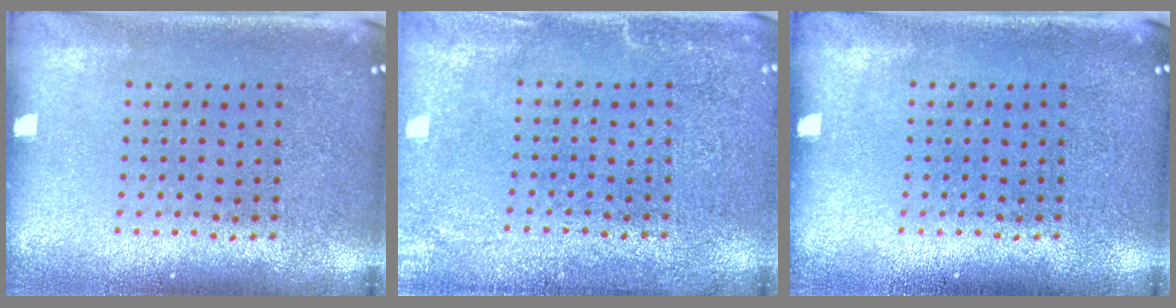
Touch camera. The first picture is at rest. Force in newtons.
{"total": 2.8, "press": 2.8, "slide": 0.3}
{"total": 0.0}